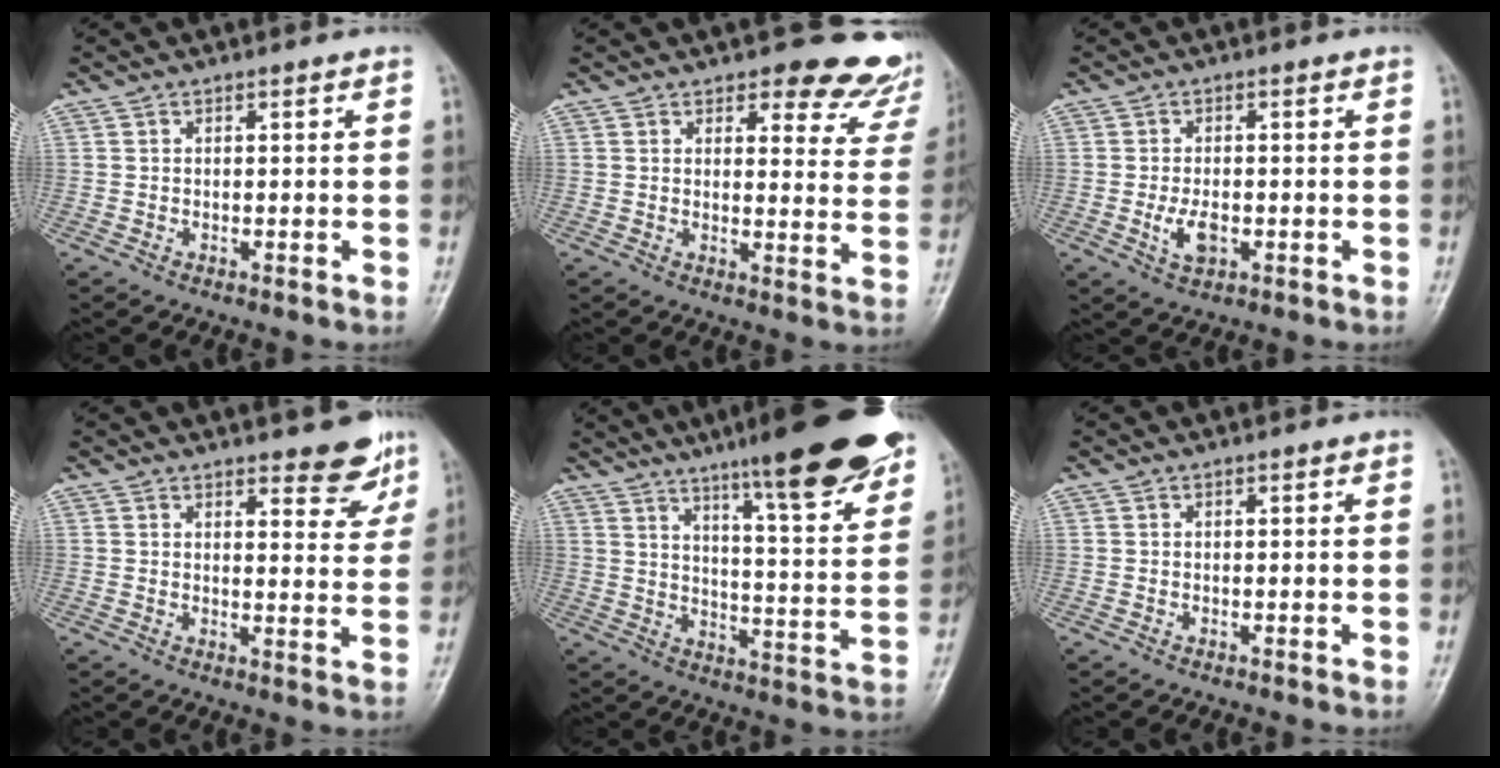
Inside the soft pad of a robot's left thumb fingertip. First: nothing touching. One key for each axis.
{"total": 12.4, "fx": 10.7, "fy": 4.8, "fz": 4.1, "tx": 0.007, "ty": -0.070, "tz": 0.102}
{"total": 4.1, "fx": -1.0, "fy": 2.3, "fz": 3.3, "tx": -0.061, "ty": -0.003, "tz": -0.014}
{"total": 7.0, "fx": 5.1, "fy": 2.5, "fz": 4.1, "tx": -0.022, "ty": -0.034, "tz": 0.062}
{"total": 22.5, "fx": 15.6, "fy": 3.6, "fz": 15.9, "tx": -0.201, "ty": -0.063, "tz": 0.222}
{"total": 0.0}